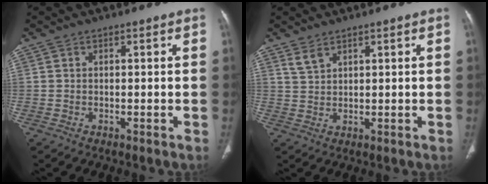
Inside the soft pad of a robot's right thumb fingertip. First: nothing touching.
{"total": 2.3, "force": [1.9, 0.8, 1.0], "torque": [-0.019, -0.007, 0.046]}